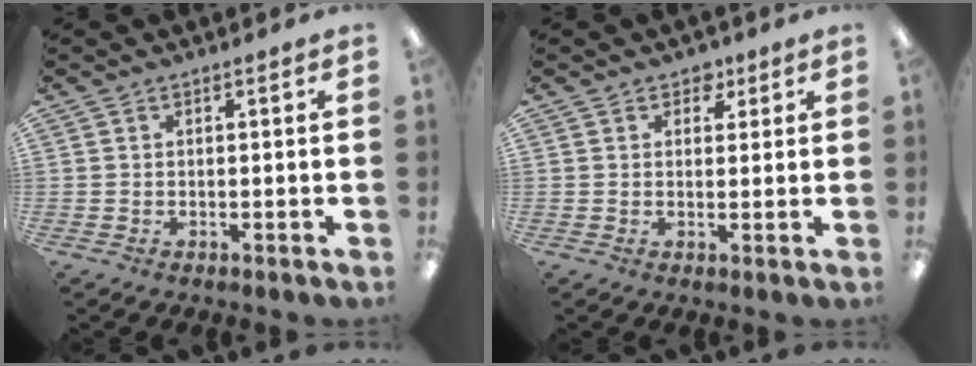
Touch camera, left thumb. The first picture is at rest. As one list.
[{"total": 3.0, "force": [1.8, 2.3, 0.7], "torque": [0.005, -0.003, 0.029]}]